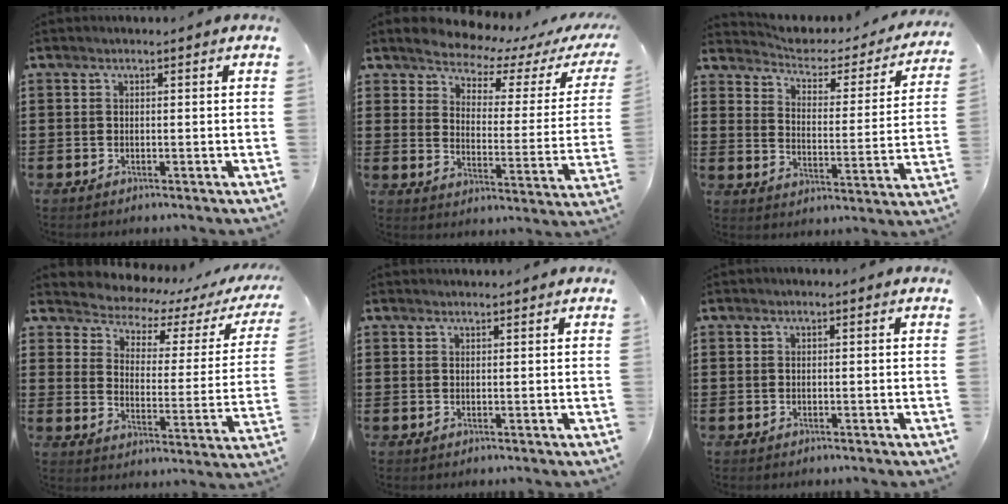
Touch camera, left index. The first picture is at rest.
{"total": 4.2, "force": [4.0, 0.7, 0.8], "torque": [-0.045, -0.029, 0.064]}
{"total": 3.2, "force": [2.9, 0.9, 1.1], "torque": [-0.042, -0.026, 0.040]}
{"total": 3.3, "force": [3.1, 1.1, 0.6], "torque": [-0.037, -0.028, 0.043]}
{"total": 1.1, "force": [1.1, 0.0, 0.1], "torque": [-0.004, -0.001, 0.021]}
{"total": 0.0}